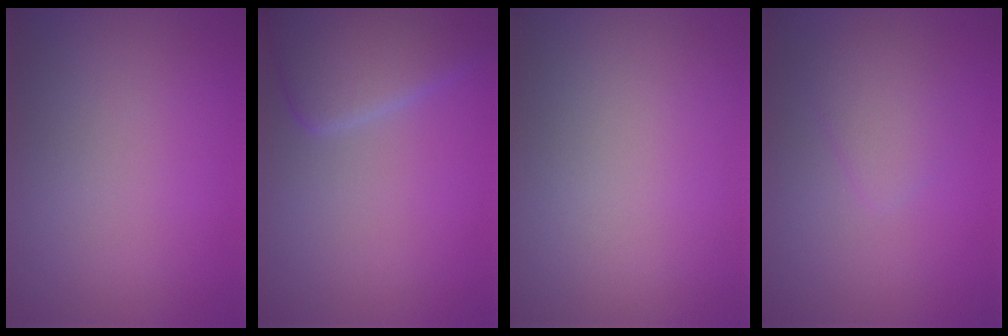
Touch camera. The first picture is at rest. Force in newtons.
{"total": 5.4, "press": 5.4, "slide": 0.1}
{"total": 0.0}
{"total": 1.9, "press": 1.9, "slide": 0.1}